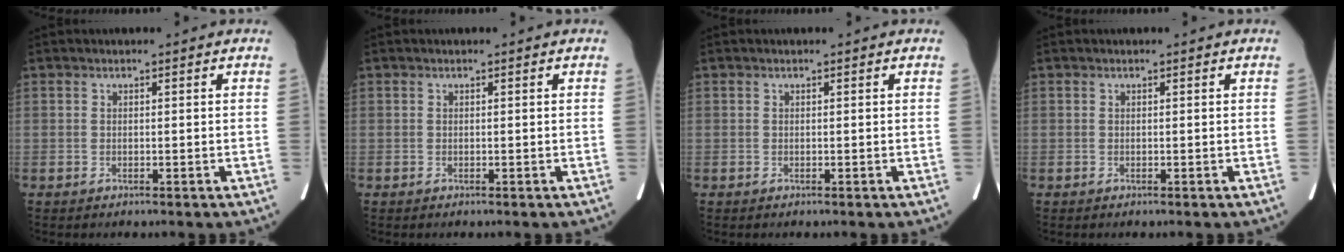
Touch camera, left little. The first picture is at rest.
{"total": 0.0}
{"total": 0.0}
{"total": 0.0}